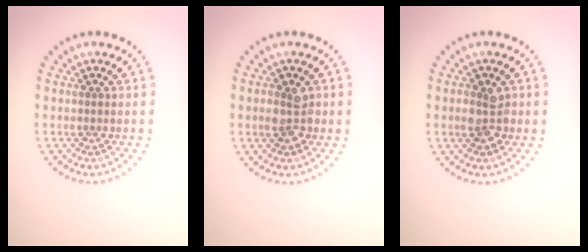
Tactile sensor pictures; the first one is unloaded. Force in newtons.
{"total": 2.4, "press": 2.4, "slide": 0.1}
{"total": 2.4, "press": 2.4, "slide": 0.1}